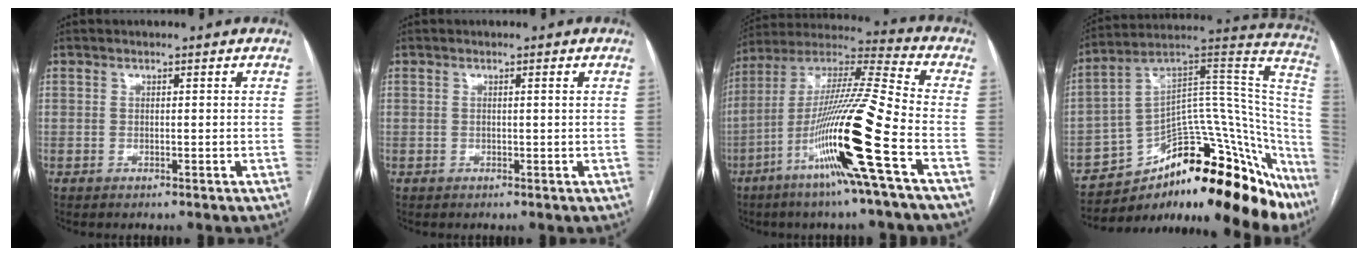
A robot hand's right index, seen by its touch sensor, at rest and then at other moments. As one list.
[{"total": 0.8, "force": [0.2, -0.1, 0.7], "torque": [-0.014, 0.002, 0.002]}, {"total": 20.1, "force": [-7.6, -1.3, 18.6], "torque": [-0.371, -0.024, -0.153]}, {"total": 30.7, "force": [-23.6, 11.6, 15.8], "torque": [-0.116, 0.054, -0.319]}]